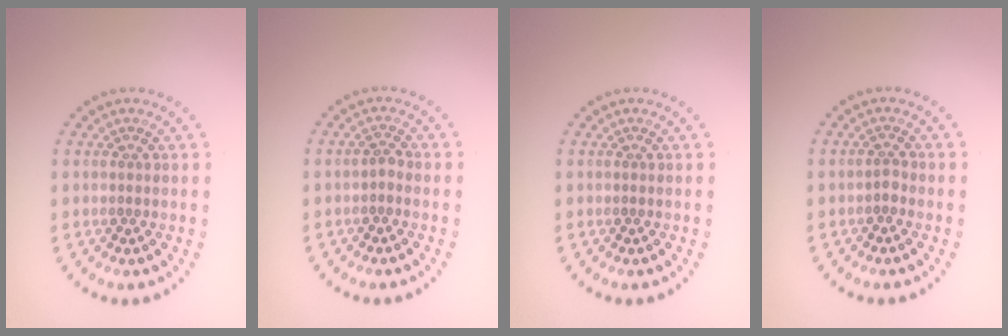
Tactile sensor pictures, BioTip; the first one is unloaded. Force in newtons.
{"total": 0.9, "press": 0.7, "slide": 0.6}
{"total": 0.0}
{"total": 0.9, "press": 0.6, "slide": 0.7}